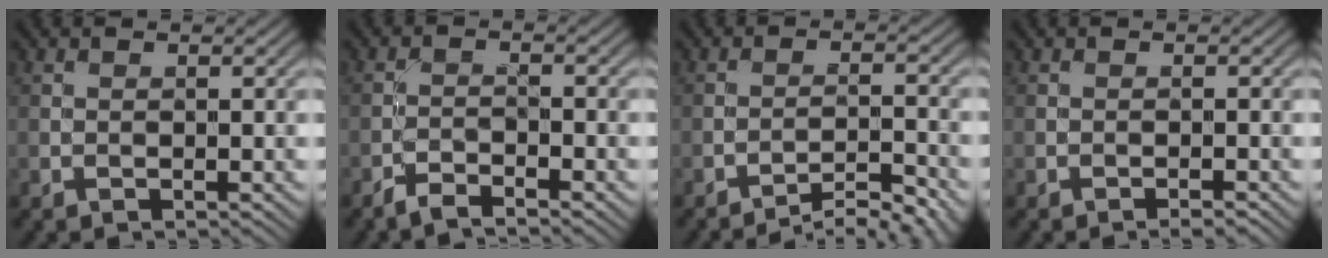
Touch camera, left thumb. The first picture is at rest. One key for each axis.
{"total": 2.8, "fx": -2.5, "fy": 0.2, "fz": 1.1, "tx": -0.025, "ty": 0.001, "tz": -0.052}
{"total": 6.0, "fx": -5.1, "fy": 0.9, "fz": 3.0, "tx": -0.050, "ty": 0.010, "tz": -0.074}
{"total": 0.9, "fx": -0.8, "fy": 0.0, "fz": 0.5, "tx": -0.009, "ty": 0.002, "tz": -0.015}